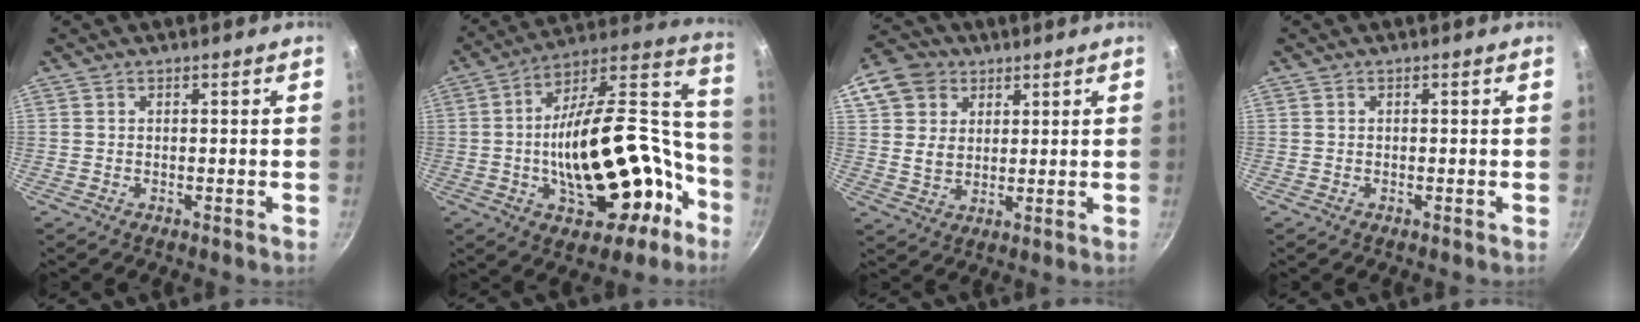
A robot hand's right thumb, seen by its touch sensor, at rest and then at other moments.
{"total": 29.6, "force": [-8.2, 15.8, 23.6], "torque": [-0.319, 0.090, -0.111]}
{"total": 11.1, "force": [4.7, 8.8, 4.8], "torque": [-0.073, -0.003, 0.081]}
{"total": 0.0}